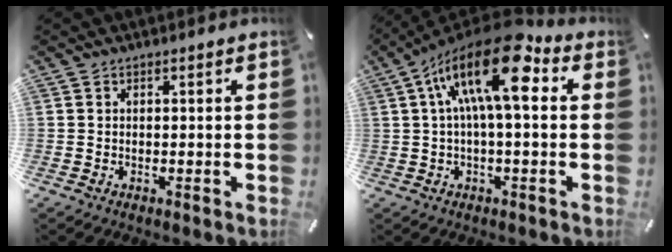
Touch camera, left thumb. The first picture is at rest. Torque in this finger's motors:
{"motor_torque": [0.55, 1.78, 2.48, -0.29, 0.71]}